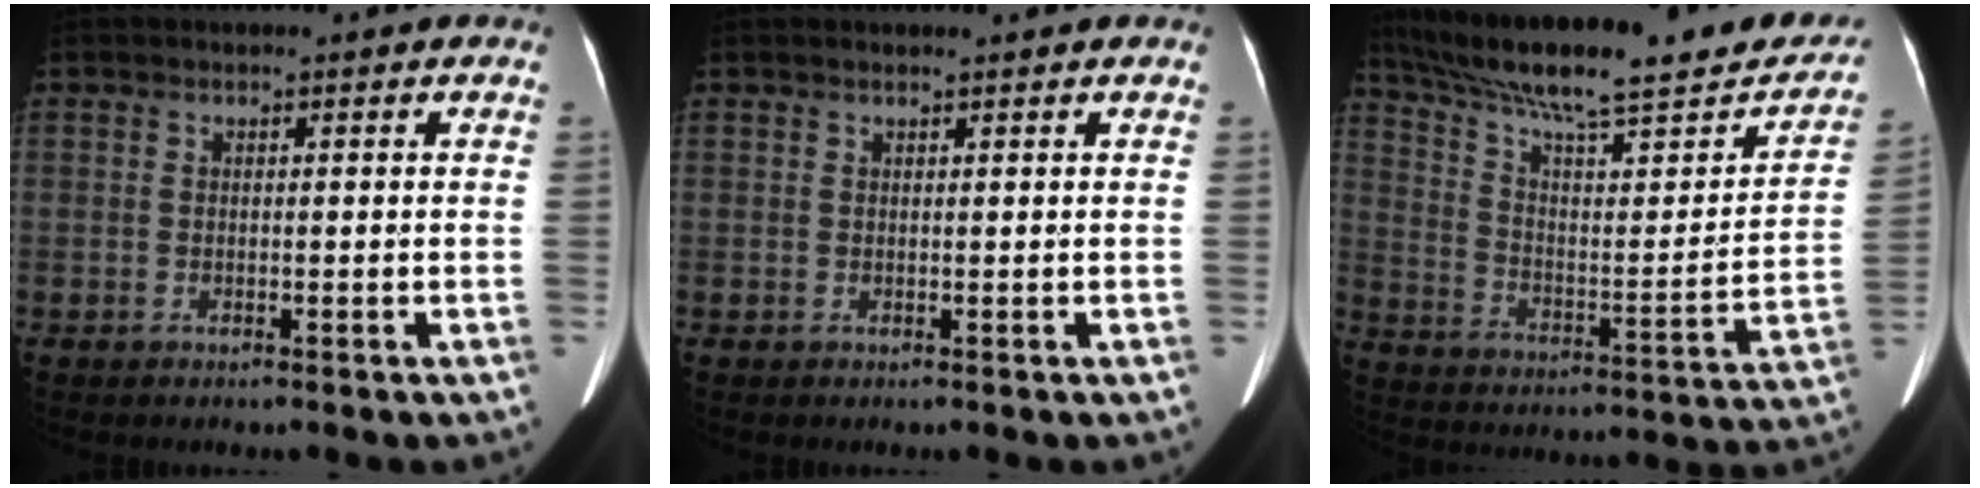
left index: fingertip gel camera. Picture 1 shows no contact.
{"total": 1.0, "force": [1.0, -0.1, 0.4], "torque": [-0.011, 0.009, 0.014]}
{"total": 27.8, "force": [22.2, 4.8, 16.0], "torque": [-0.257, 0.002, 0.318]}